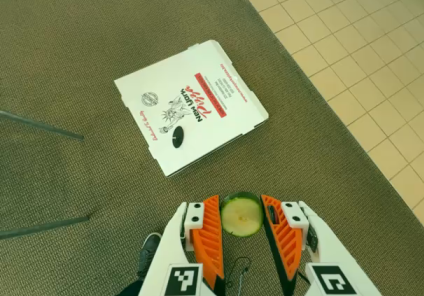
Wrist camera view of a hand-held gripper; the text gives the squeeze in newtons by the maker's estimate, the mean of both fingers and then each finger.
{"total": 7.3, "left": 7.3, "right": 7.2}